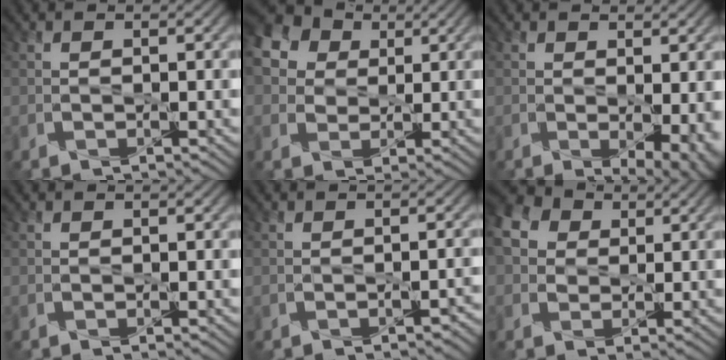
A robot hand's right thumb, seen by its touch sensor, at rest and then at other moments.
{"total": 14.1, "force": [5.7, 11.3, 6.3], "torque": [-0.205, 0.034, 0.101]}
{"total": 4.4, "force": [-0.4, 1.9, 3.9], "torque": [-0.058, -0.016, 0.003]}
{"total": 0.0}
{"total": 1.0, "force": [-0.8, 0.3, 0.5], "torque": [-0.009, -0.002, -0.010]}
{"total": 9.7, "force": [2.7, 8.0, 4.8], "torque": [-0.139, 0.031, 0.029]}